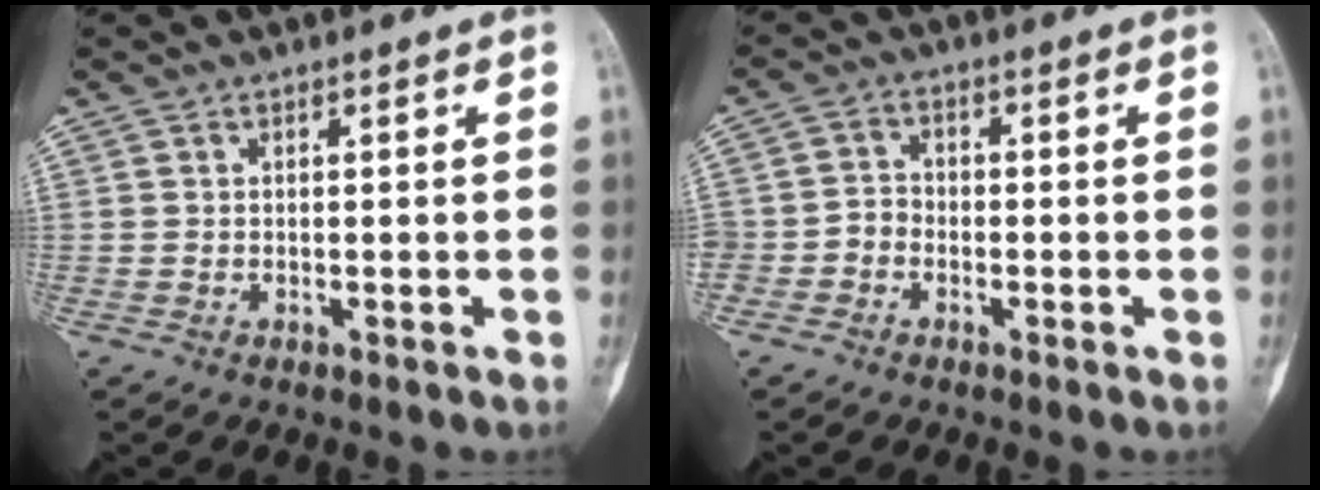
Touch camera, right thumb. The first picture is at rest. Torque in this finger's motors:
{"motor_torque": [0.60, 0.59, 0.65, -0.62, 0.30]}